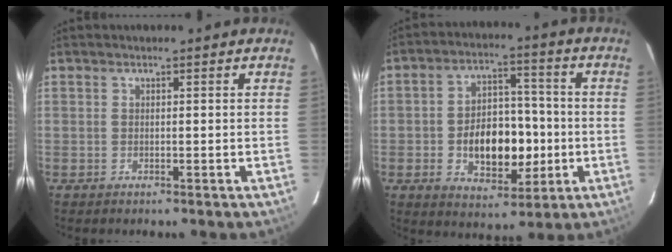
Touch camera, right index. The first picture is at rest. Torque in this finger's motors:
{"motor_torque": [0.41, -0.08, 0.39, 0.10]}